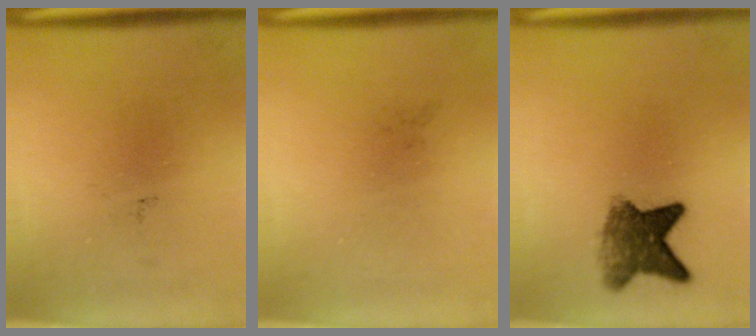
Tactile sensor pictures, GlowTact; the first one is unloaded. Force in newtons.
{"total": 0.0}
{"total": 6.2}